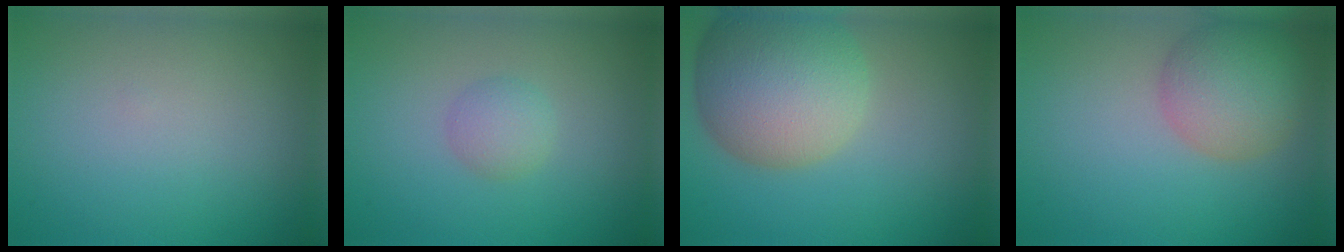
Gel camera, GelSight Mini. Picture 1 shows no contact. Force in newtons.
{"total": 1.8, "press": 1.8, "slide": 0.1}
{"total": 11.0, "press": 11.0, "slide": 0.6}
{"total": 5.6, "press": 5.6, "slide": 0.3}